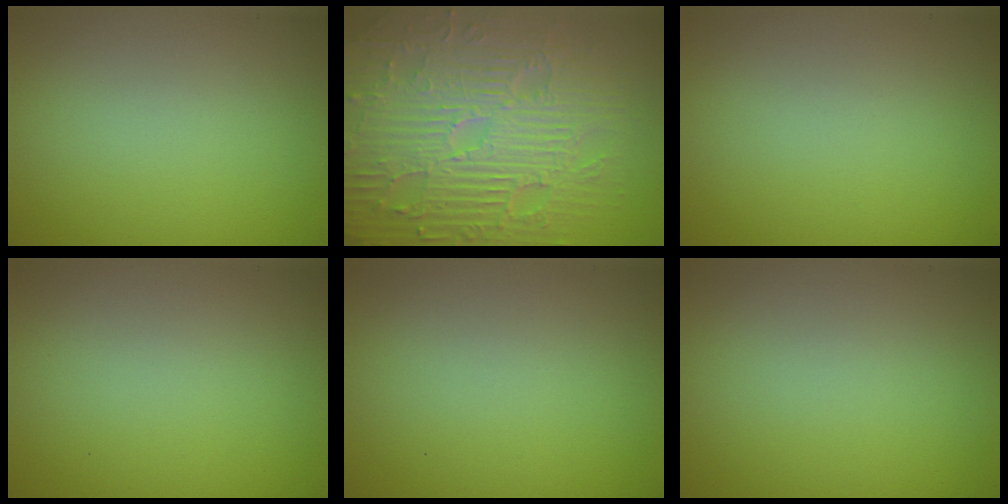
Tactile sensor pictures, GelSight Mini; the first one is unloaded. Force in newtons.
{"total": 11.3, "press": 7.4, "slide": 8.6}
{"total": 0.0}
{"total": 0.0}
{"total": 0.0}
{"total": 0.0}